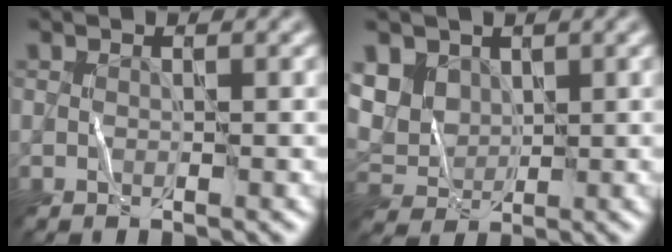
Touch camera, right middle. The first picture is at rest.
{"total": 4.9, "force": [2.1, 3.9, 2.1], "torque": [-0.067, 0.003, 0.053]}